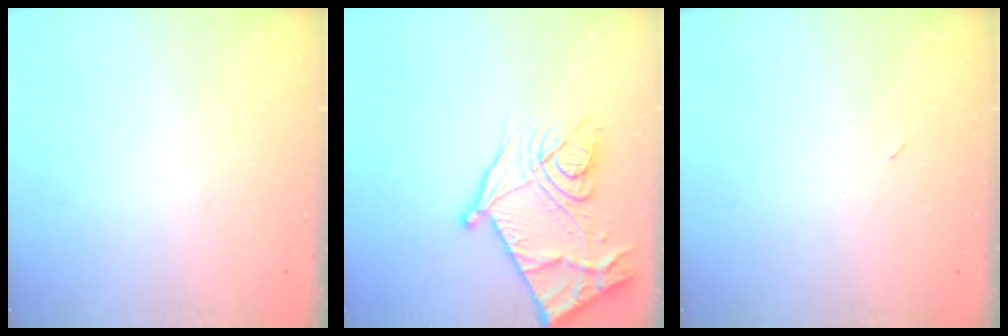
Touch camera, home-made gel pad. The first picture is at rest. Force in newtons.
{"total": 22.3, "press": 22.3, "slide": 0.4}
{"total": 2.2, "press": 2.1, "slide": 0.9}